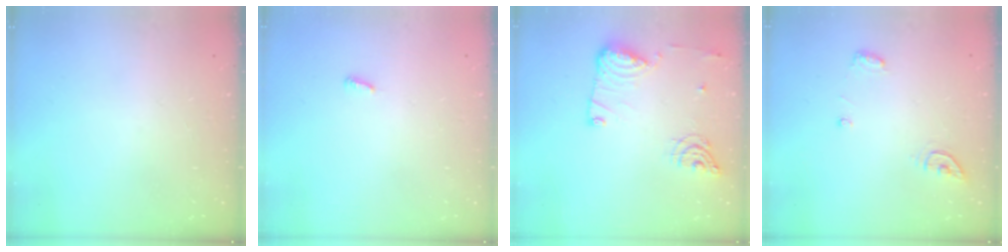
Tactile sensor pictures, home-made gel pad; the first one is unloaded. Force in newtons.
{"total": 2.9, "press": 2.9, "slide": 0.2}
{"total": 13.4, "press": 13.4, "slide": 0.6}
{"total": 5.5, "press": 5.5, "slide": 0.2}